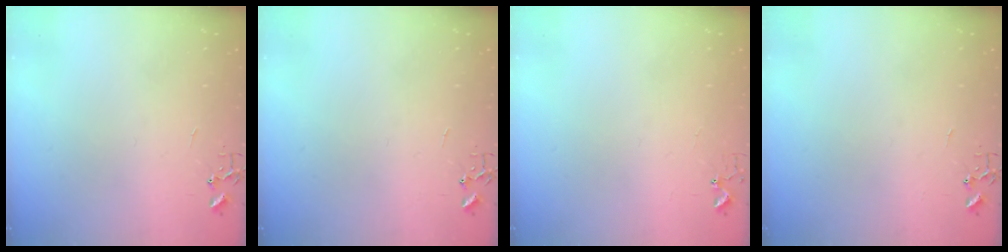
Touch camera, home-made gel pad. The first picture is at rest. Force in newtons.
{"total": 0.0}
{"total": 2.7, "press": 2.7, "slide": 0.2}
{"total": 0.0}